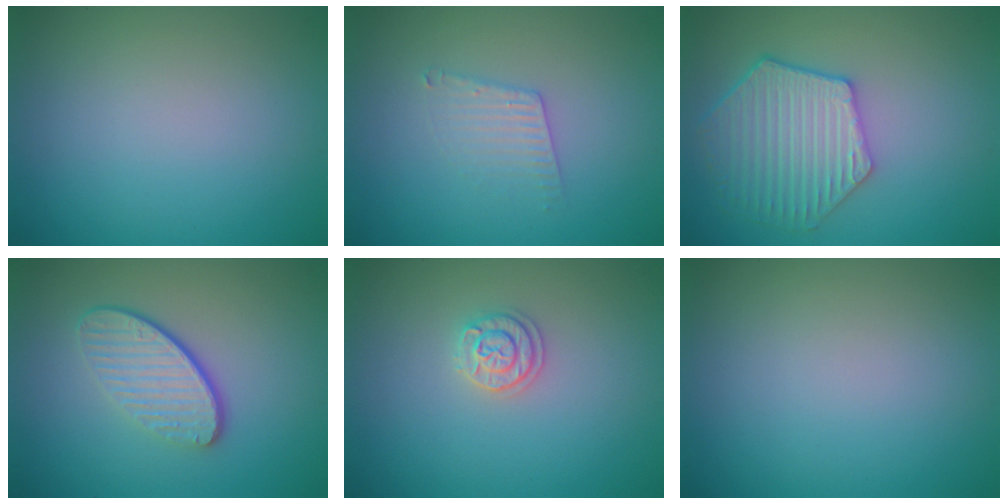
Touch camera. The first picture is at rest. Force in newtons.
{"total": 2.0, "press": 2.0, "slide": 0.1}
{"total": 5.4, "press": 4.9, "slide": 2.3}
{"total": 4.3, "press": 3.1, "slide": 3.0}
{"total": 1.9, "press": 1.9, "slide": 0.2}
{"total": 0.0}